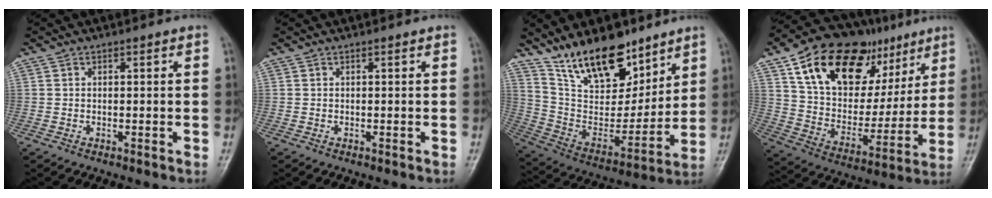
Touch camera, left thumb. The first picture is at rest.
{"total": 0.0}
{"total": 19.2, "force": [13.6, 8.9, 10.2], "torque": [-0.118, -0.075, 0.251]}
{"total": 26.3, "force": [13.1, 15.7, 16.5], "torque": [-0.224, -0.013, 0.223]}